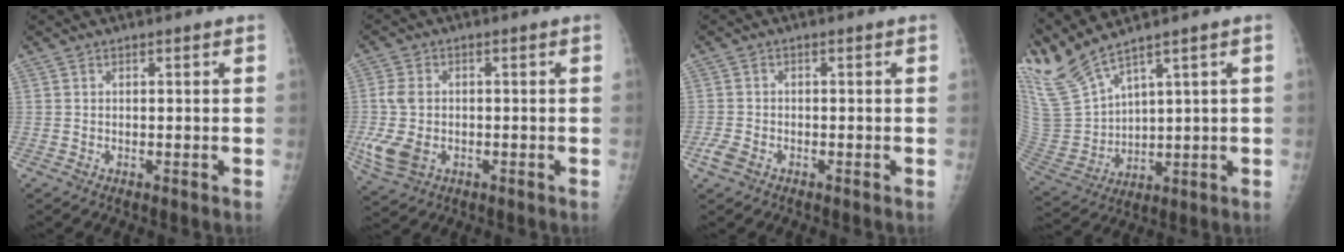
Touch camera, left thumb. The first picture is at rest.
{"total": 7.7, "force": [-1.4, 5.3, 5.3], "torque": [-0.122, 0.001, -0.023]}
{"total": 2.5, "force": [-1.4, 1.6, 1.4], "torque": [-0.034, 0.000, -0.026]}
{"total": 12.0, "force": [10.1, 1.8, 6.1], "torque": [-0.139, -0.045, 0.235]}